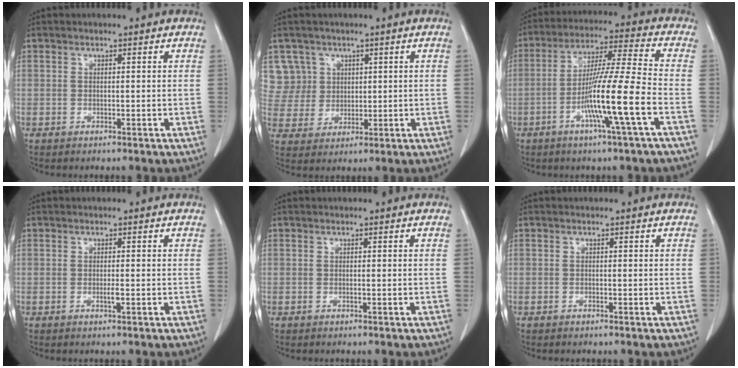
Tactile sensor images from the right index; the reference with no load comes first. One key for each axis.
{"total": 6.7, "fx": 3.0, "fy": 6.0, "fz": -0.4, "tx": 0.015, "ty": 0.017, "tz": 0.069}
{"total": 12.6, "fx": -4.5, "fy": -1.5, "fz": 11.7, "tx": -0.216, "ty": -0.004, "tz": -0.086}
{"total": 0.9, "fx": -0.3, "fy": 0.0, "fz": 0.8, "tx": -0.018, "ty": -0.001, "tz": -0.004}
{"total": 0.0}
{"total": 0.0}